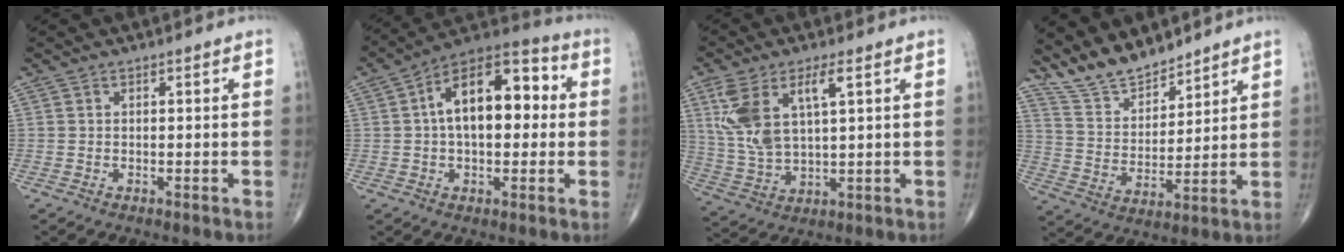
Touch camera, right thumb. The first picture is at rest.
{"total": 17.0, "force": [2.3, 9.2, 14.1], "torque": [-0.200, 0.038, 0.026]}
{"total": 12.2, "force": [4.3, 5.0, 10.3], "torque": [-0.224, -0.008, 0.096]}
{"total": 10.9, "force": [9.7, 3.8, 3.1], "torque": [-0.037, -0.060, 0.193]}